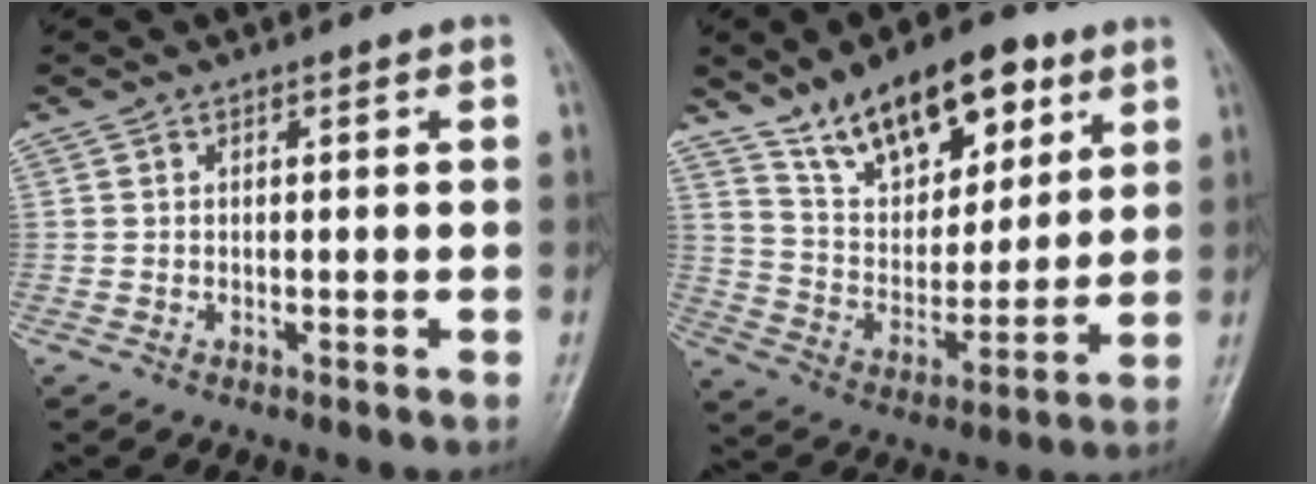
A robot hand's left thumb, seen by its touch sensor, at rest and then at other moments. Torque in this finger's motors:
{"motor_torque": [0.94, 0.82, 1.27, -1.50, 0.25]}